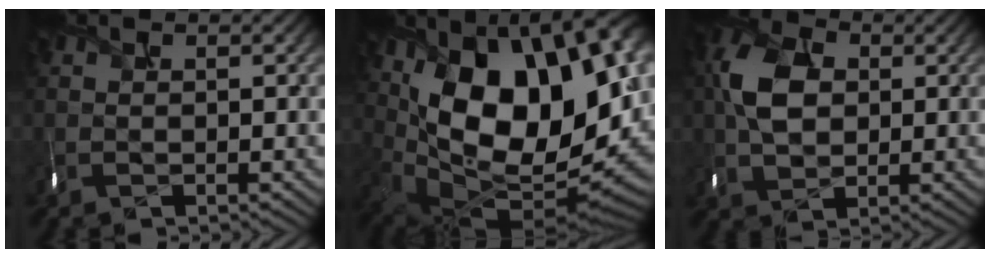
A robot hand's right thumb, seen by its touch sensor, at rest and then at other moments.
{"total": 19.9, "force": [4.9, 11.3, 15.7], "torque": [-0.283, -0.010, 0.106]}
{"total": 6.5, "force": [0.9, 4.9, 4.2], "torque": [-0.102, -0.002, 0.016]}